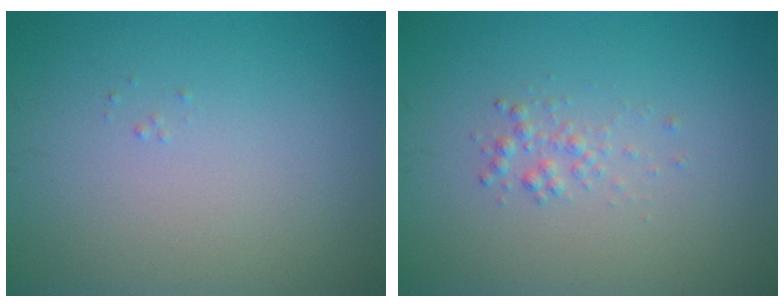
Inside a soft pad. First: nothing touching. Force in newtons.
{"total": 1.1, "press": 1.1, "slide": 0.1}